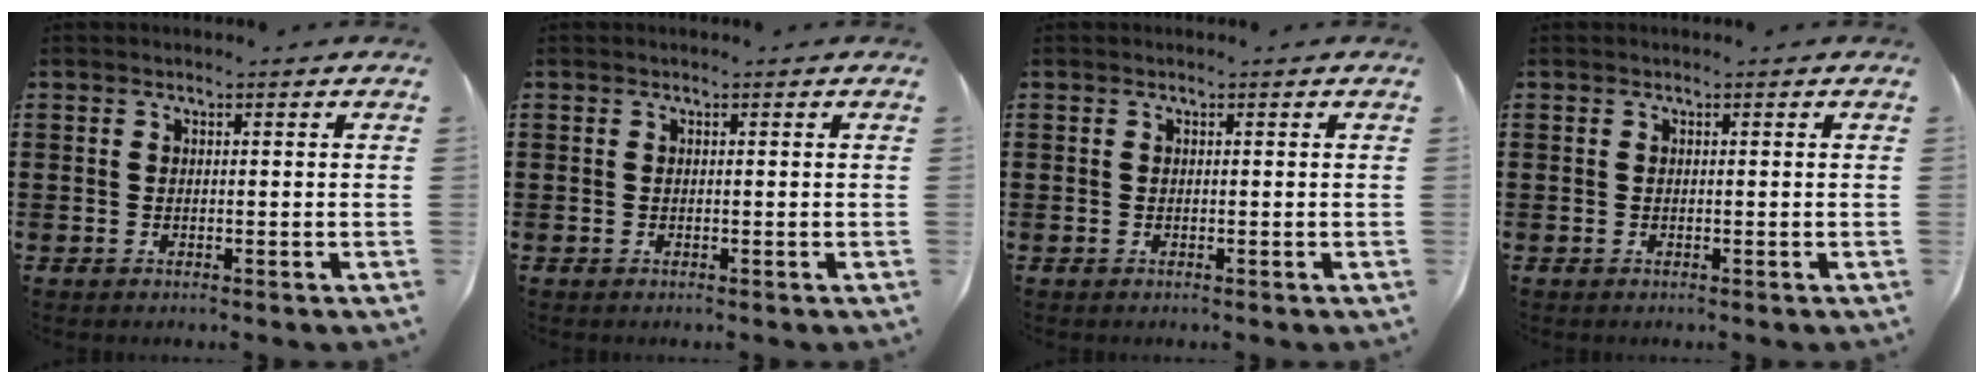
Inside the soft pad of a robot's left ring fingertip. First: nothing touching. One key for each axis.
{"total": 0.0}
{"total": 0.0}
{"total": 0.0}